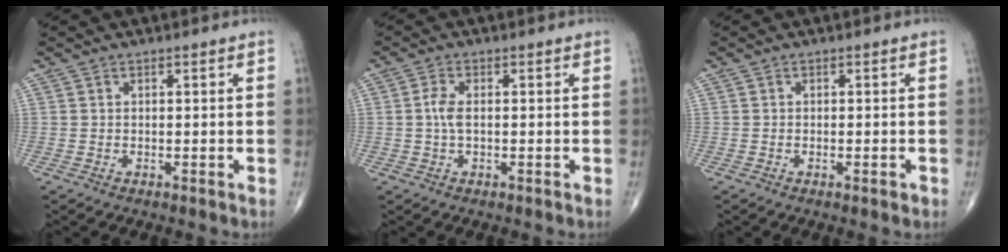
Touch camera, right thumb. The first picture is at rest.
{"total": 2.8, "force": [-0.1, 1.2, 2.6], "torque": [-0.064, 0.001, -0.005]}
{"total": 1.2, "force": [-0.5, 0.4, 1.0], "torque": [-0.016, -0.002, -0.007]}